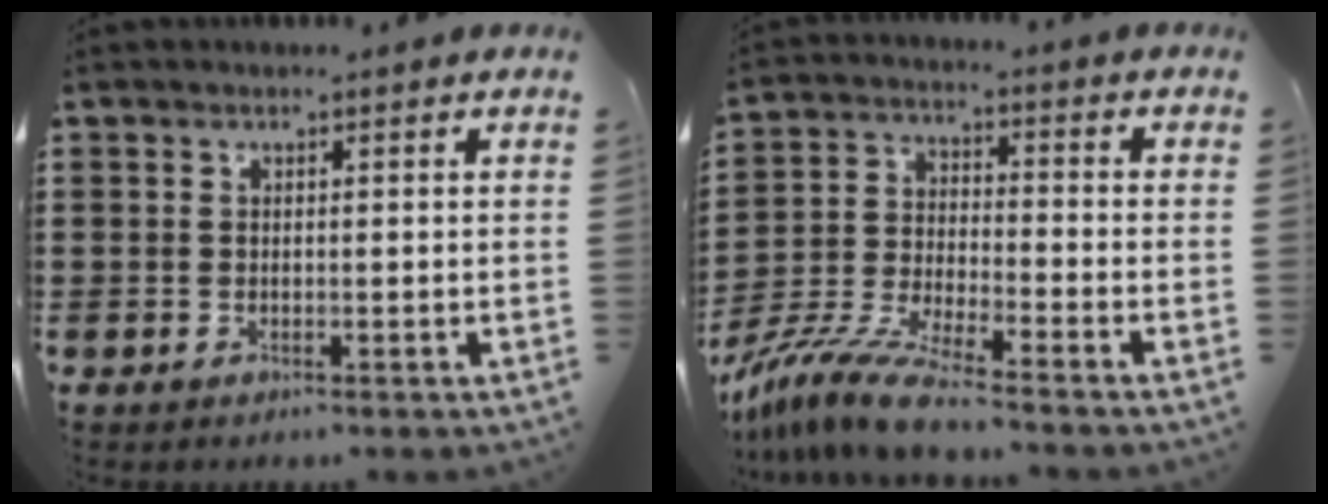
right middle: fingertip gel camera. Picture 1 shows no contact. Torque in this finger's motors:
{"motor_torque": [2.14, 0.00, 0.62, 0.16]}